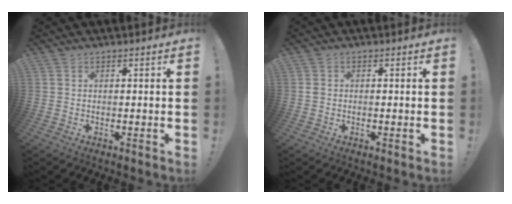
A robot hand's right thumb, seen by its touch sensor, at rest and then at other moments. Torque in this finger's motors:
{"motor_torque": [0.00, 0.18, 0.07, 0.05, 0.00]}